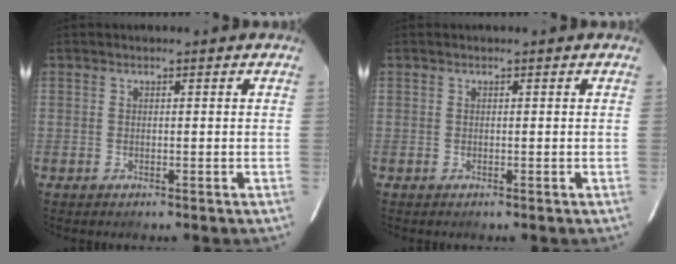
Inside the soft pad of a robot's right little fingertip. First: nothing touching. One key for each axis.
{"total": 0.0}